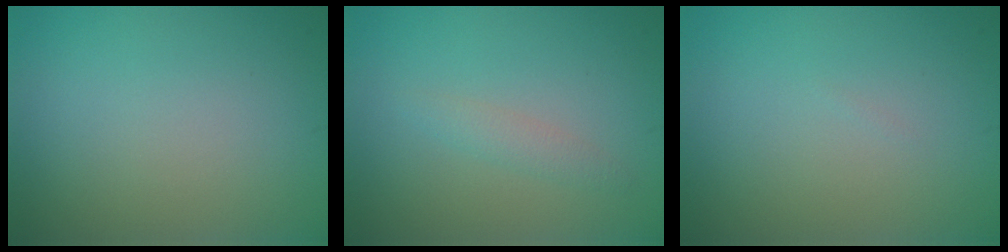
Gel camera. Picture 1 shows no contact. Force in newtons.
{"total": 1.3, "press": 1.3, "slide": 0.0}
{"total": 0.0}